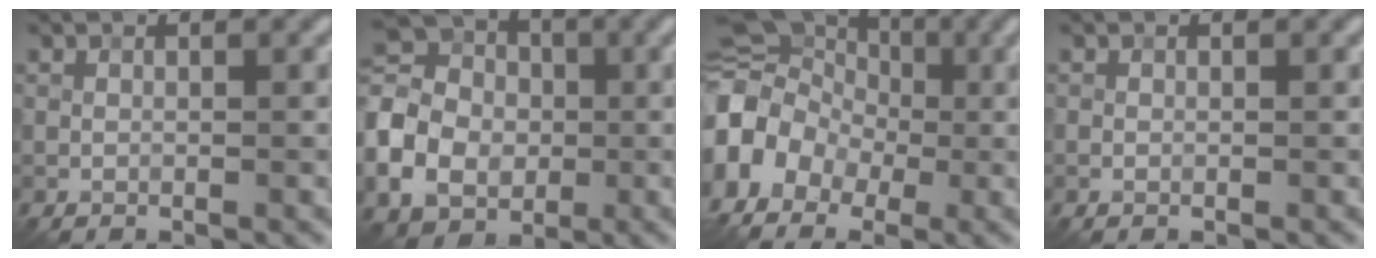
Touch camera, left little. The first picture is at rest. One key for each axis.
{"total": 9.7, "fx": -2.0, "fy": 8.1, "fz": 5.1, "tx": -0.138, "ty": -0.006, "tz": -0.047}
{"total": 7.2, "fx": -1.5, "fy": 6.3, "fz": 3.2, "tx": -0.047, "ty": 0.015, "tz": -0.049}
{"total": 0.0}